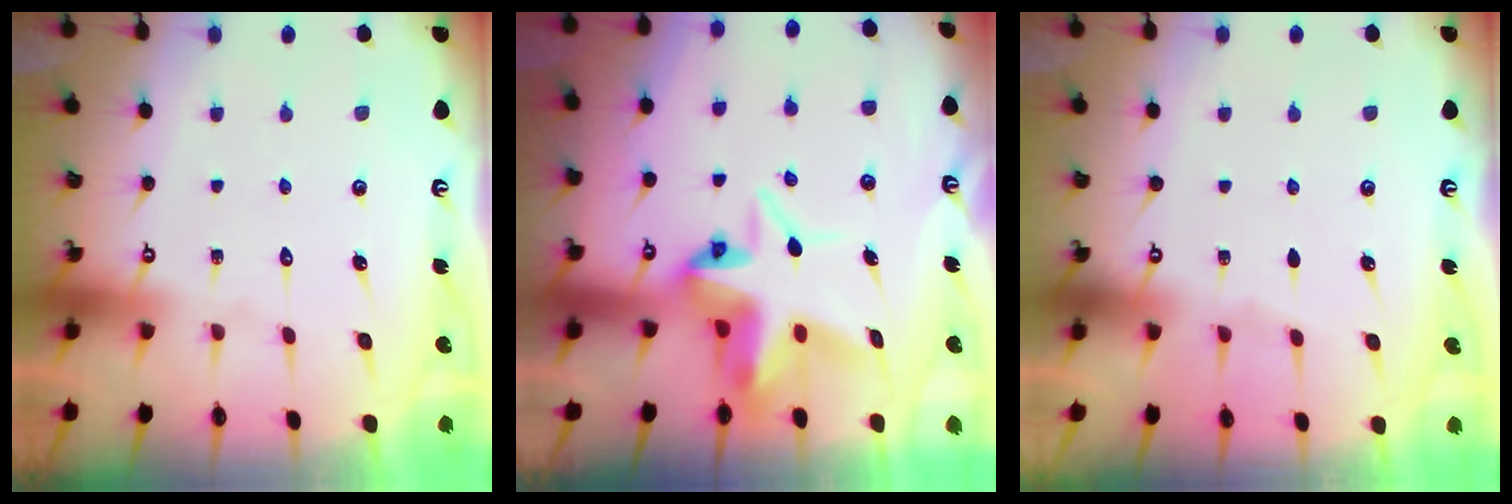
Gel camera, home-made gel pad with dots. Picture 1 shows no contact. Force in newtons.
{"total": 8.0, "press": 7.8, "slide": 1.8}
{"total": 1.6, "press": 1.5, "slide": 0.3}